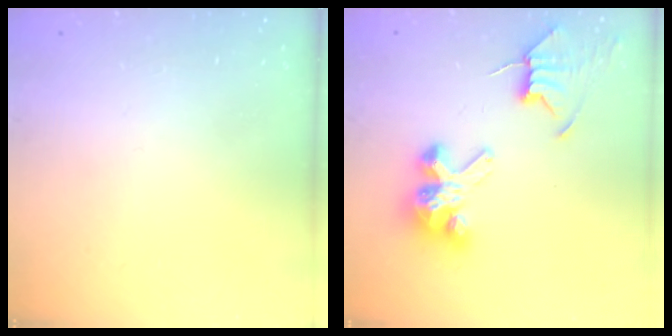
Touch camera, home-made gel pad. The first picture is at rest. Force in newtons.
{"total": 9.4, "press": 9.4, "slide": 0.7}